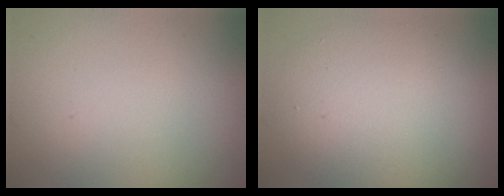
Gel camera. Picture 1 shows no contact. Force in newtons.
{"total": 7.4, "press": 7.4, "slide": 0.6}